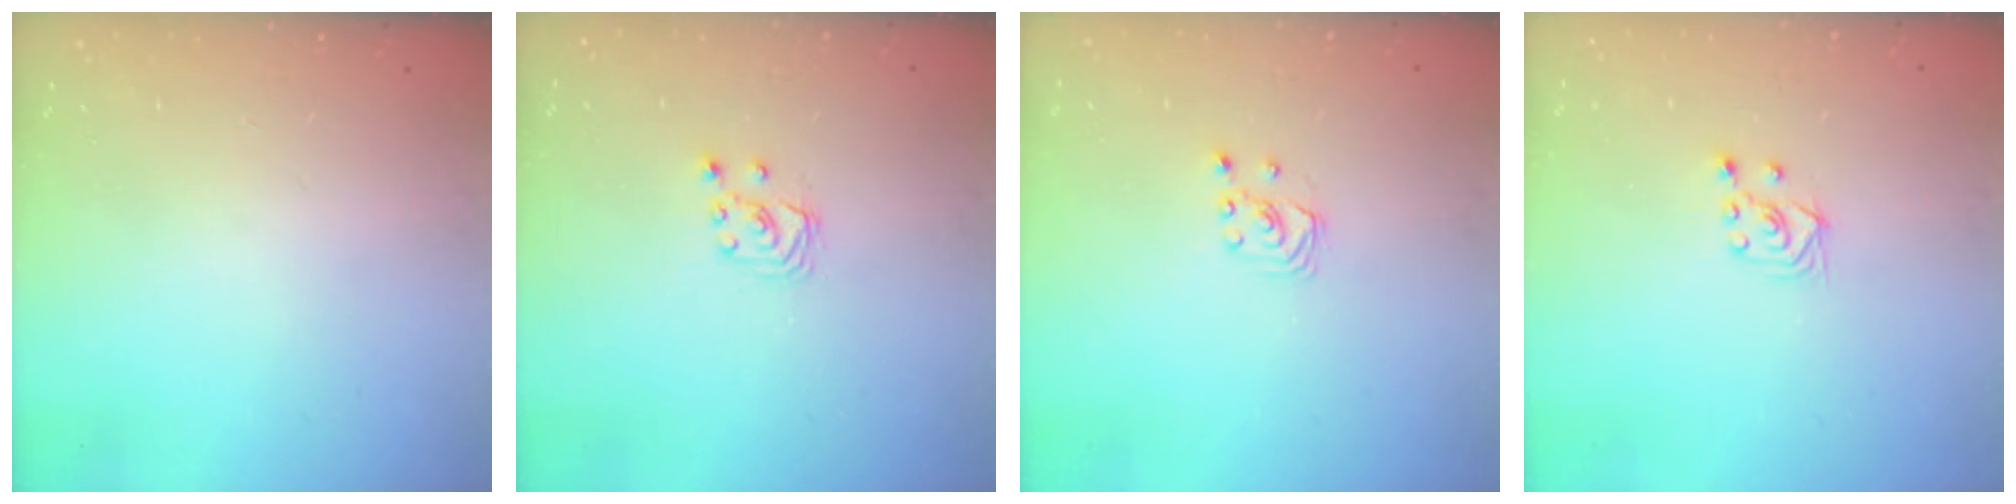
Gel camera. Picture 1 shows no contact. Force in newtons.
{"total": 2.6, "press": 2.6, "slide": 0.3}
{"total": 1.8, "press": 1.8, "slide": 0.2}
{"total": 2.8, "press": 2.6, "slide": 1.1}